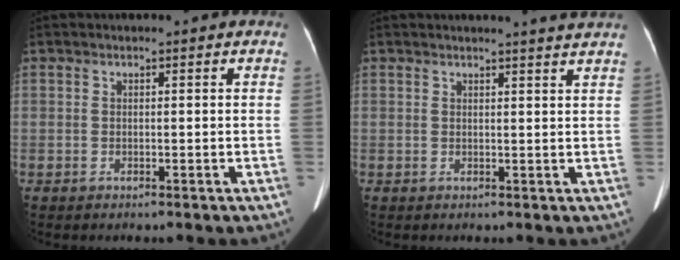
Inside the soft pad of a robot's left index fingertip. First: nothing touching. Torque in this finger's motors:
{"motor_torque": [-0.49, -1.48, 0.16, 0.04]}